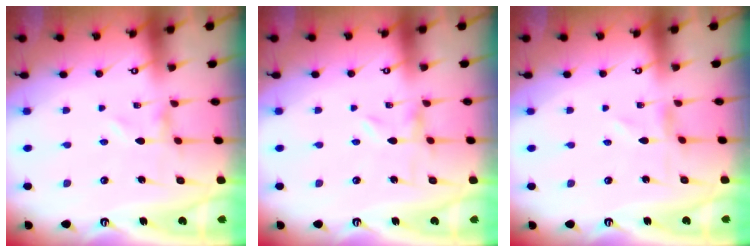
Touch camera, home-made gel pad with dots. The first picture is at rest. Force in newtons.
{"total": 0.0}
{"total": 0.0}